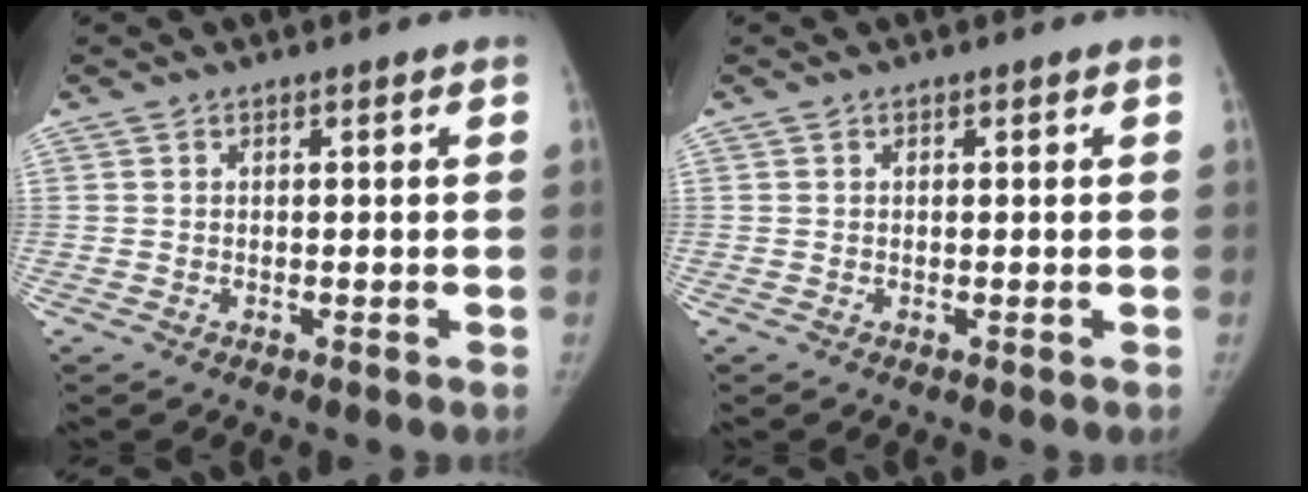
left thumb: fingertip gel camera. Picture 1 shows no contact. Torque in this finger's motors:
{"motor_torque": [-0.19, -0.12, -0.26, 0.10, -0.04]}